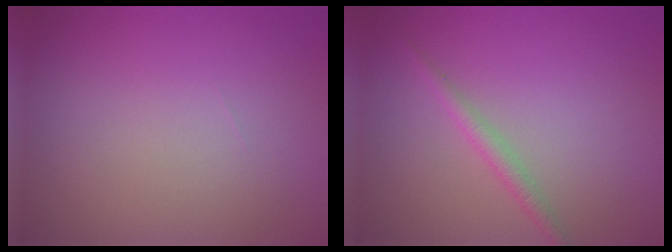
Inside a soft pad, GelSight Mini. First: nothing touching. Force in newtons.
{"total": 1.6, "press": 1.6, "slide": 0.1}